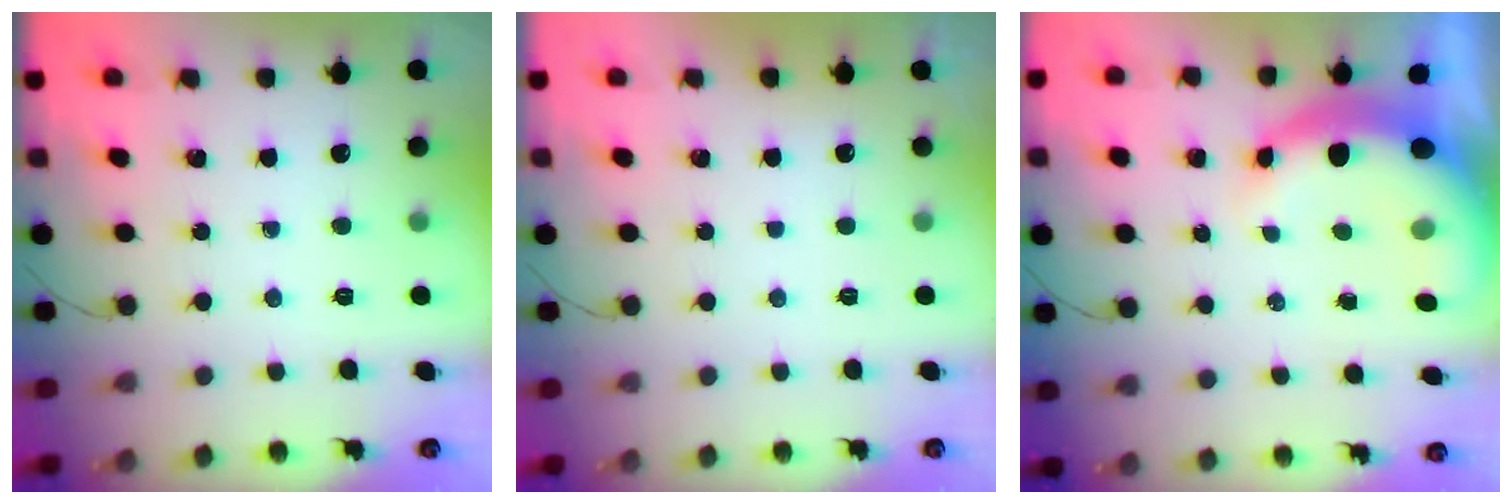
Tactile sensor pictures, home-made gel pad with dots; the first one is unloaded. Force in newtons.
{"total": 3.0, "press": 3.0, "slide": 0.1}
{"total": 10.6, "press": 10.4, "slide": 2.3}